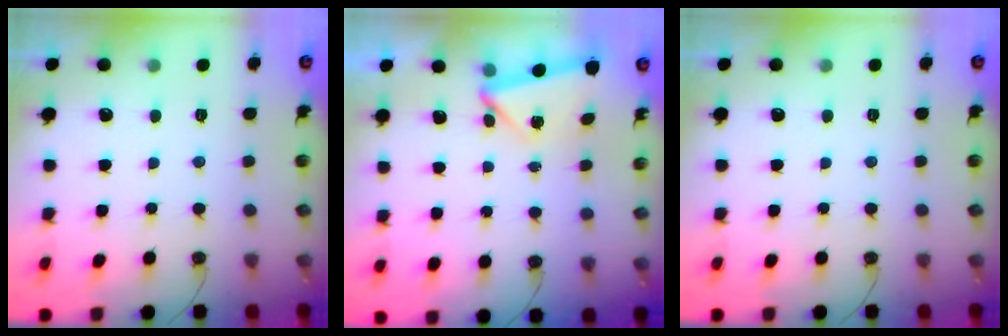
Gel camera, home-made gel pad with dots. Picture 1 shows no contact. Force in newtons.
{"total": 4.3, "press": 4.1, "slide": 1.0}
{"total": 0.0}